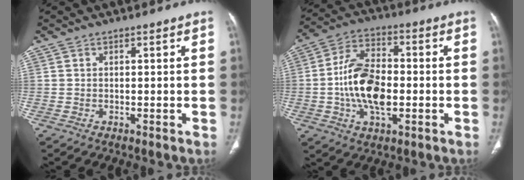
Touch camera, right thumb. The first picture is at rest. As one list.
[{"total": 14.0, "force": [-1.8, 7.8, 11.5], "torque": [-0.208, 0.019, -0.034]}]